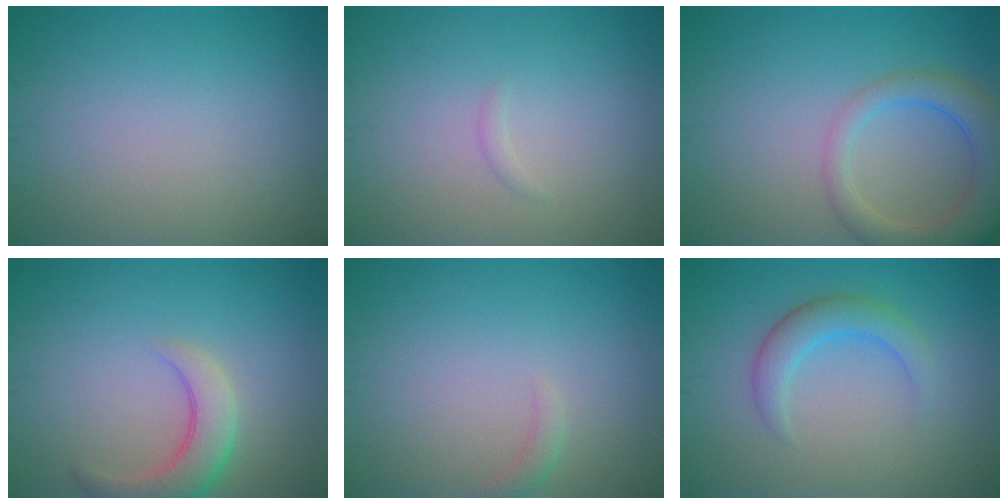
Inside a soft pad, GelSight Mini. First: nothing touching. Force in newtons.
{"total": 0.5, "press": 0.5, "slide": 0.0}
{"total": 5.6, "press": 5.6, "slide": 0.4}
{"total": 4.2, "press": 4.2, "slide": 0.4}
{"total": 1.0, "press": 0.9, "slide": 0.2}
{"total": 3.0, "press": 3.0, "slide": 0.1}